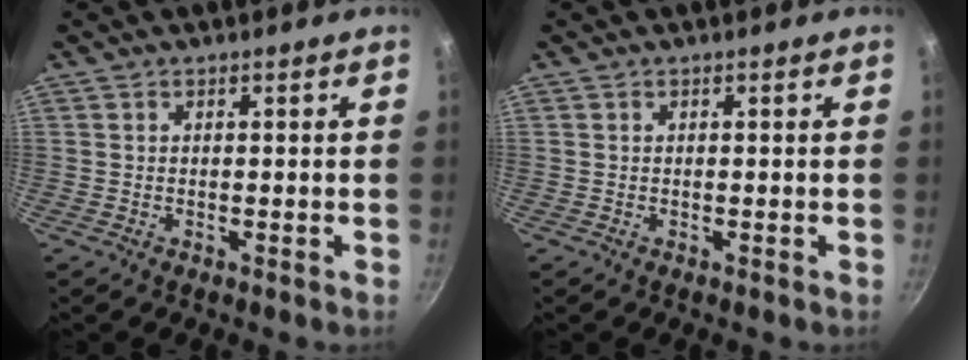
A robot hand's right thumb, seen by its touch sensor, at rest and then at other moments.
{"total": 0.0}